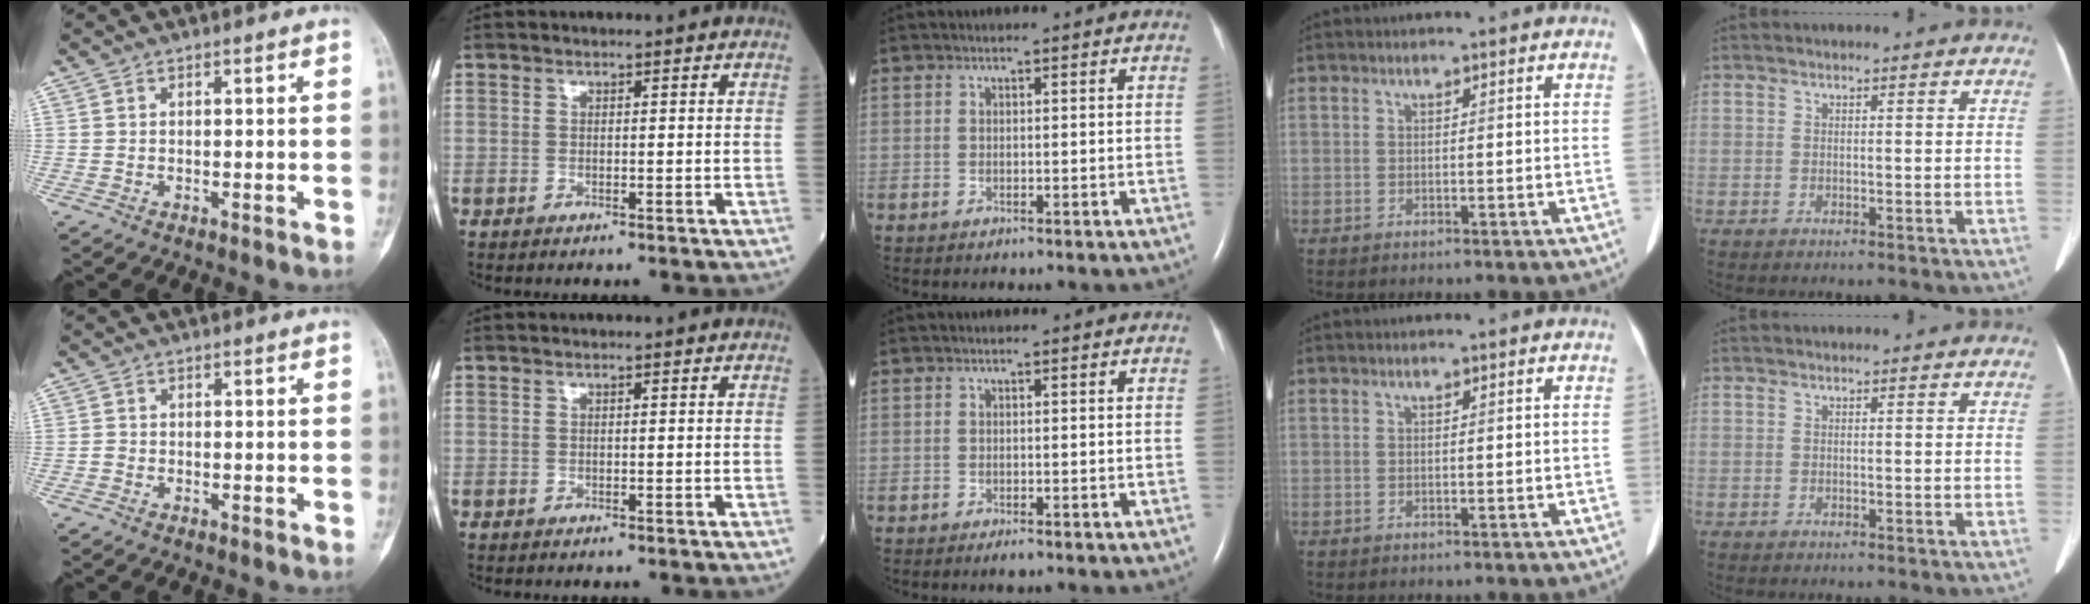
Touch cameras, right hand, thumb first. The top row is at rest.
{"thumb": {"total": 0.8, "force": [-0.4, 0.7, 0.3], "torque": [-0.002, 0.003, -0.010]}, "middle": {"total": 1.0, "force": [-0.7, 0.2, 0.7], "torque": [-0.012, -0.003, -0.008]}}